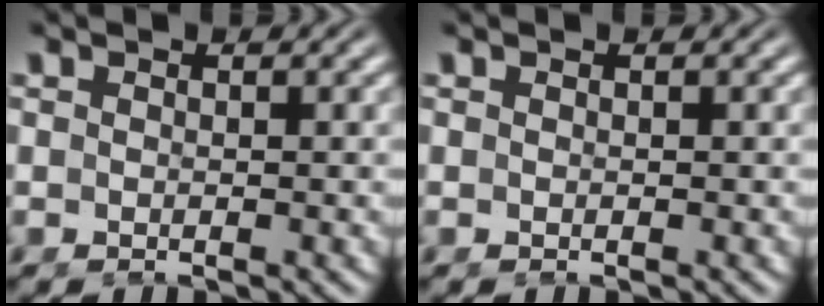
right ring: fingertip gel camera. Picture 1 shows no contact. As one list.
[{"total": 0.0}]